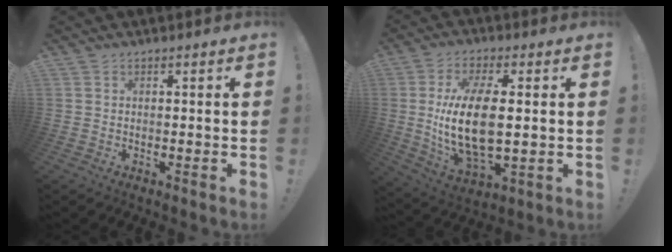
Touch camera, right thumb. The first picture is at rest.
{"total": 17.5, "force": [0.9, 8.4, 15.4], "torque": [-0.303, -0.012, 0.016]}